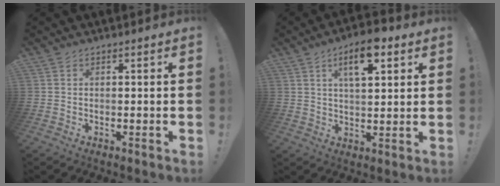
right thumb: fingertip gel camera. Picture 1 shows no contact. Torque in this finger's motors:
{"motor_torque": [0.05, 2.01, 0.87, 0.36, 0.03]}